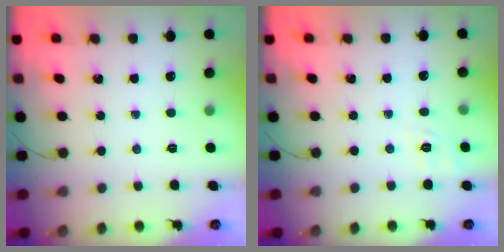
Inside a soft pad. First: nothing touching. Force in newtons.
{"total": 2.1, "press": 0.5, "slide": 2.0}